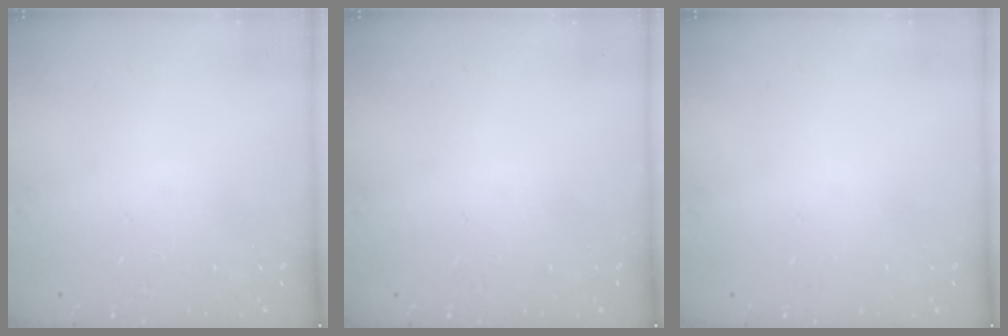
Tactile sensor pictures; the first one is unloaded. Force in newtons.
{"total": 0.0}
{"total": 0.0}